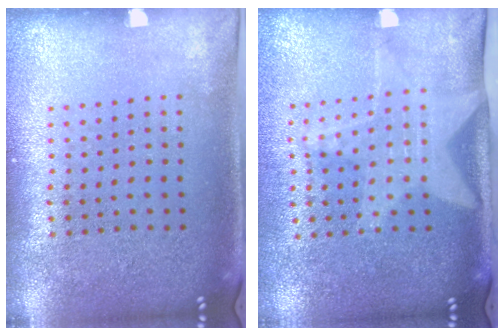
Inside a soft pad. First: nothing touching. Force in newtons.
{"total": 2.1, "press": 1.6, "slide": 1.3}